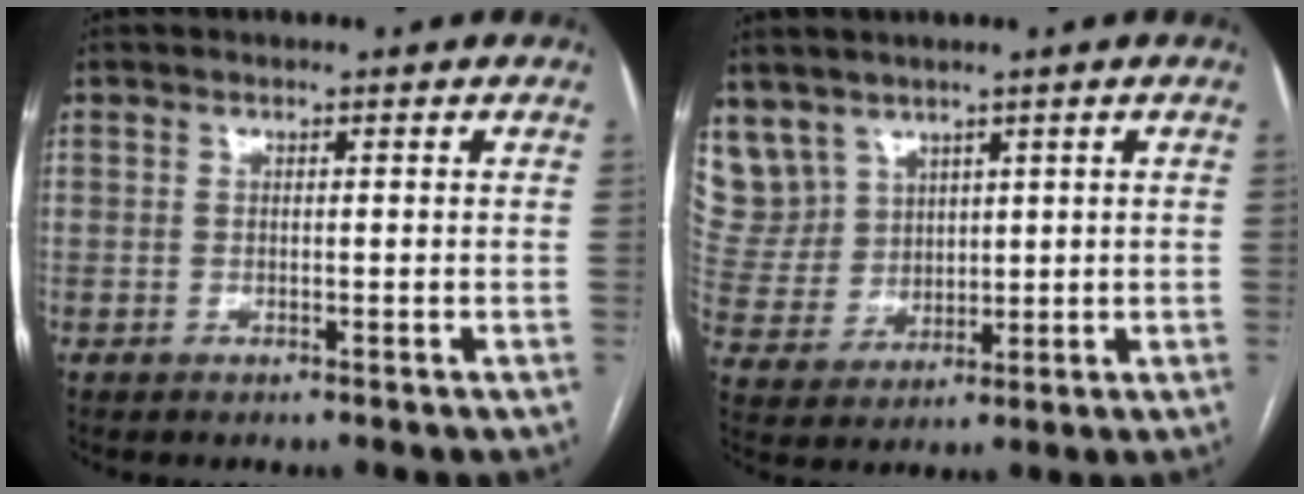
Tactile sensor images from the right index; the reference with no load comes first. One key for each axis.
{"total": 9.6, "fx": 6.2, "fy": 7.3, "fz": 1.0, "tx": -0.041, "ty": 0.031, "tz": 0.149}